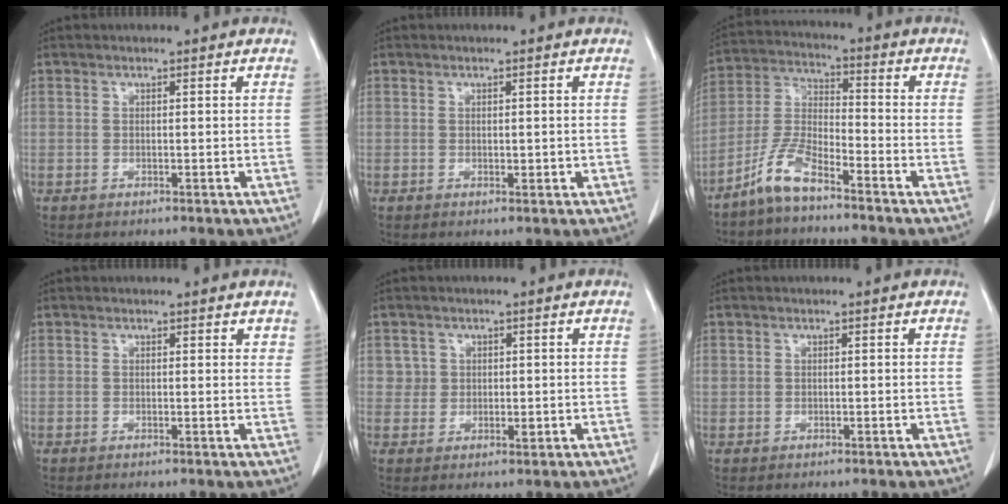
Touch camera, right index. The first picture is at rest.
{"total": 0.8, "force": [0.0, 0.5, 0.6], "torque": [-0.007, -0.001, 0.000]}
{"total": 7.3, "force": [-5.7, 1.2, 4.4], "torque": [-0.106, -0.008, -0.122]}
{"total": 1.4, "force": [1.2, 0.5, 0.5], "torque": [0.001, 0.000, 0.006]}
{"total": 2.7, "force": [0.7, 2.6, 0.3], "torque": [0.002, -0.002, 0.011]}
{"total": 0.8, "force": [0.2, 0.8, 0.2], "torque": [0.000, 0.010, 0.004]}